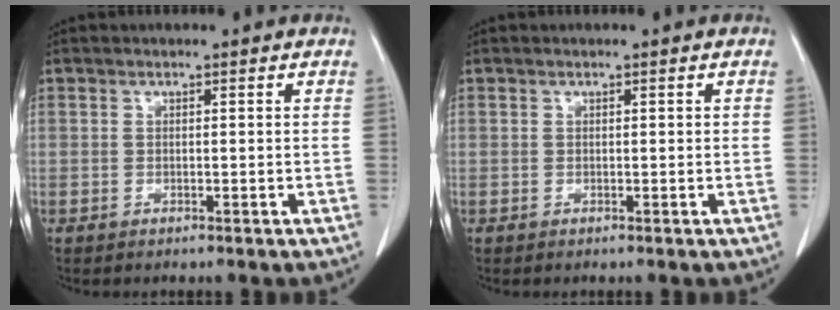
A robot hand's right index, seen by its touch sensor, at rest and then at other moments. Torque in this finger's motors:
{"motor_torque": [-0.04, 0.02, 0.06, -0.01]}